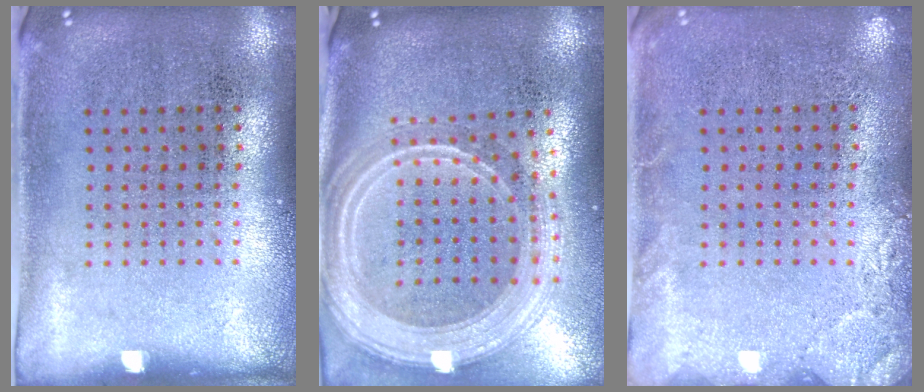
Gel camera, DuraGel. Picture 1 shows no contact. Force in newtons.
{"total": 2.9, "press": 2.4, "slide": 1.6}
{"total": 2.0, "press": 2.0, "slide": 0.3}